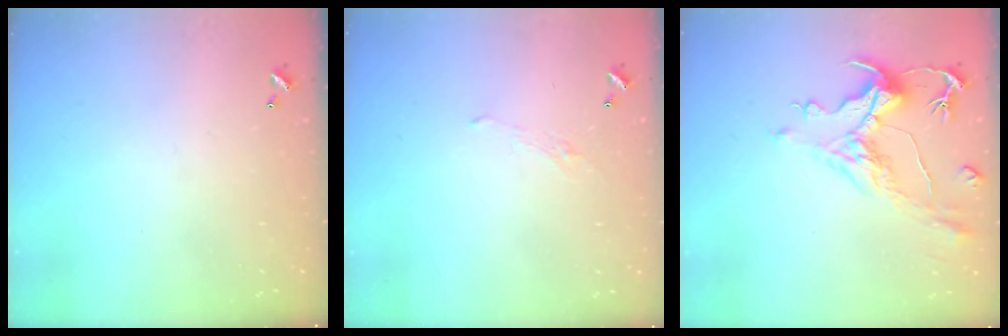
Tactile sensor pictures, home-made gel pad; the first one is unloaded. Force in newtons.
{"total": 1.6, "press": 1.5, "slide": 0.7}
{"total": 1.5, "press": 0.3, "slide": 1.5}